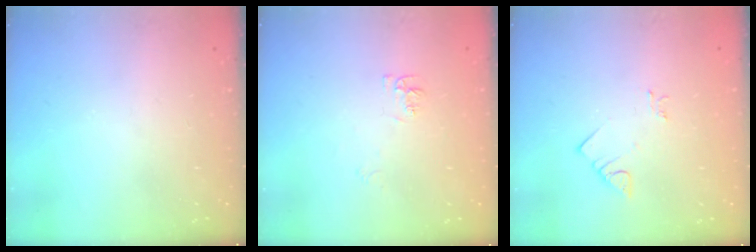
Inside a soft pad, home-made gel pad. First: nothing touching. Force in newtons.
{"total": 5.5, "press": 5.4, "slide": 0.9}
{"total": 2.6, "press": 2.6, "slide": 0.3}